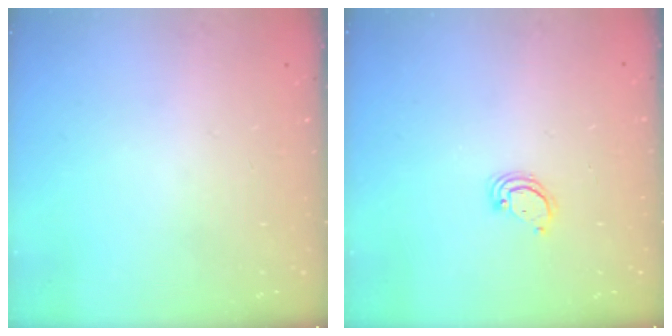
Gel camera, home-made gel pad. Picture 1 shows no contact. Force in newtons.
{"total": 2.9, "press": 2.8, "slide": 0.2}